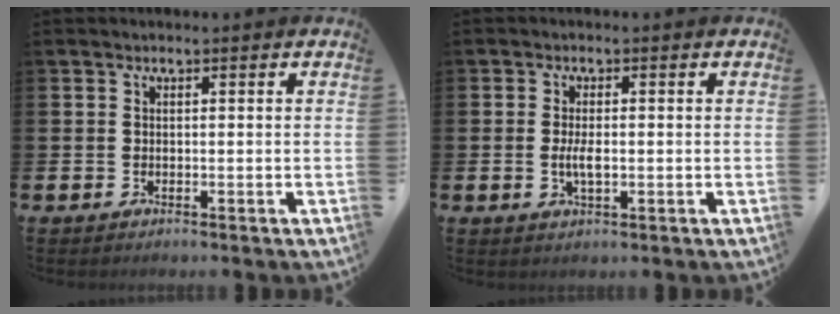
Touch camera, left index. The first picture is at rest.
{"total": 2.8, "force": [-0.2, 1.1, 2.6], "torque": [-0.047, 0.001, -0.004]}